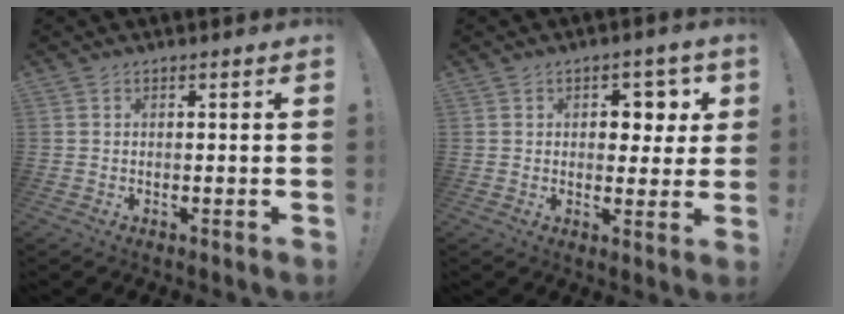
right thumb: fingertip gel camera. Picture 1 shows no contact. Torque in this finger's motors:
{"motor_torque": [0.99, 1.03, 0.02, 0.04, 0.00]}